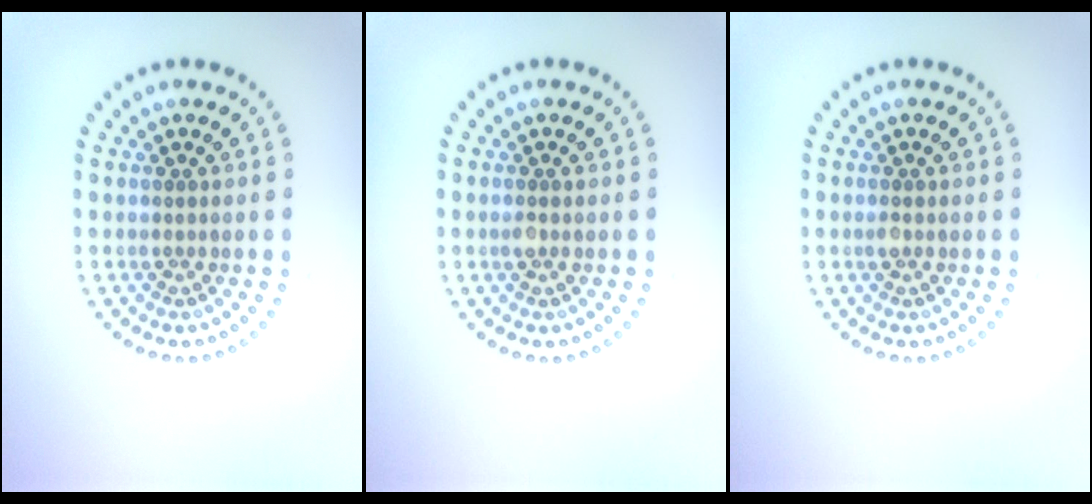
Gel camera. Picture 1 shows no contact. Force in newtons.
{"total": 0.6, "press": 0.5, "slide": 0.3}
{"total": 0.5, "press": 0.5, "slide": 0.3}